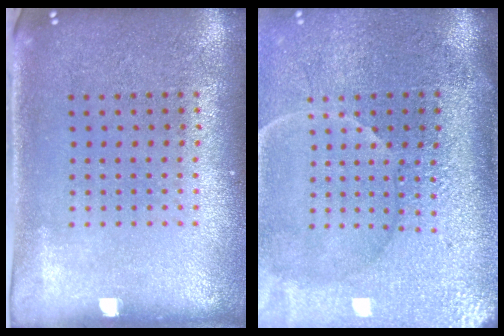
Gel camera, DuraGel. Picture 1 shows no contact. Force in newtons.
{"total": 4.5, "press": 3.9, "slide": 2.3}